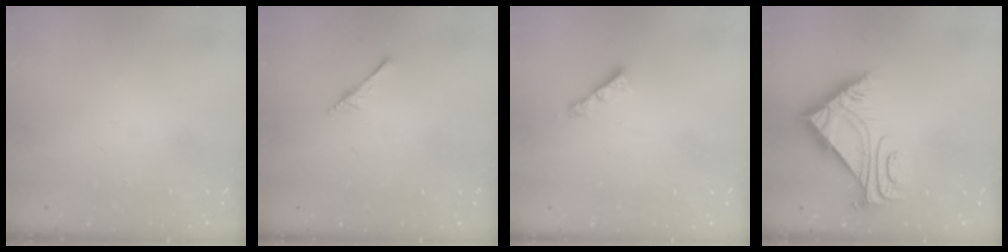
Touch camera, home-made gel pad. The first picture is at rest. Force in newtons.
{"total": 2.9, "press": 2.9, "slide": 0.2}
{"total": 2.6, "press": 2.6, "slide": 0.1}
{"total": 6.3, "press": 6.2, "slide": 0.9}